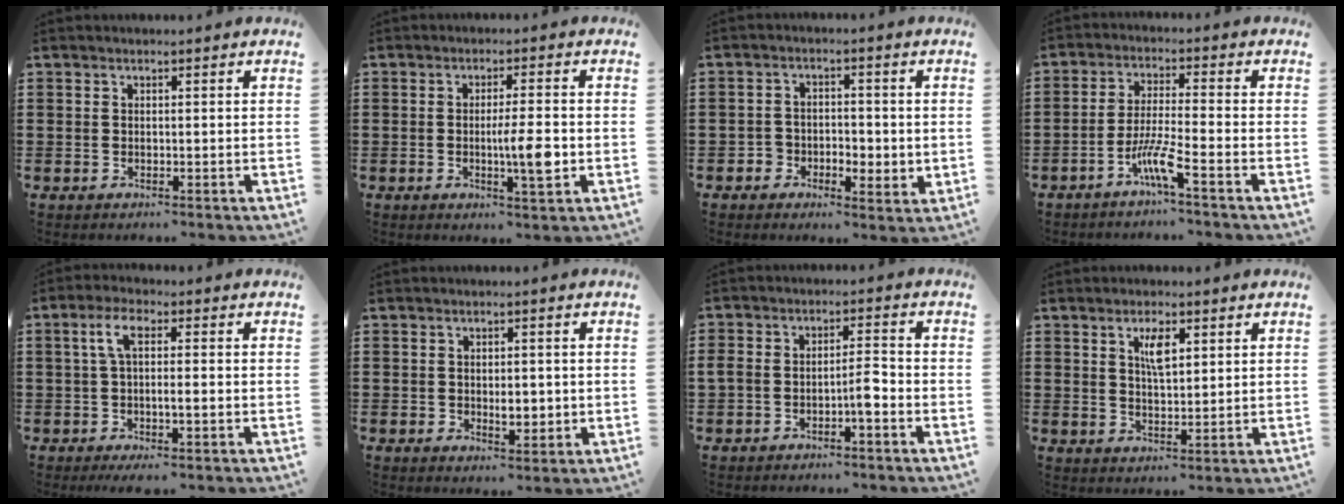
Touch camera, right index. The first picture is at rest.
{"total": 6.1, "force": [-1.0, 0.7, 6.0], "torque": [-0.107, -0.008, -0.020]}
{"total": 3.1, "force": [-0.9, 2.8, 0.9], "torque": [-0.029, 0.008, -0.021]}
{"total": 6.5, "force": [-4.0, 0.0, 5.1], "torque": [-0.113, -0.011, -0.078]}
{"total": 4.7, "force": [-0.5, 0.9, 4.6], "torque": [-0.092, 0.007, -0.016]}
{"total": 3.1, "force": [-0.3, 1.9, 2.5], "torque": [-0.042, 0.001, -0.008]}
{"total": 4.4, "force": [-2.1, 1.8, 3.4], "torque": [-0.061, 0.012, -0.041]}
{"total": 3.9, "force": [1.7, 1.4, 3.2], "torque": [-0.054, 0.000, 0.024]}